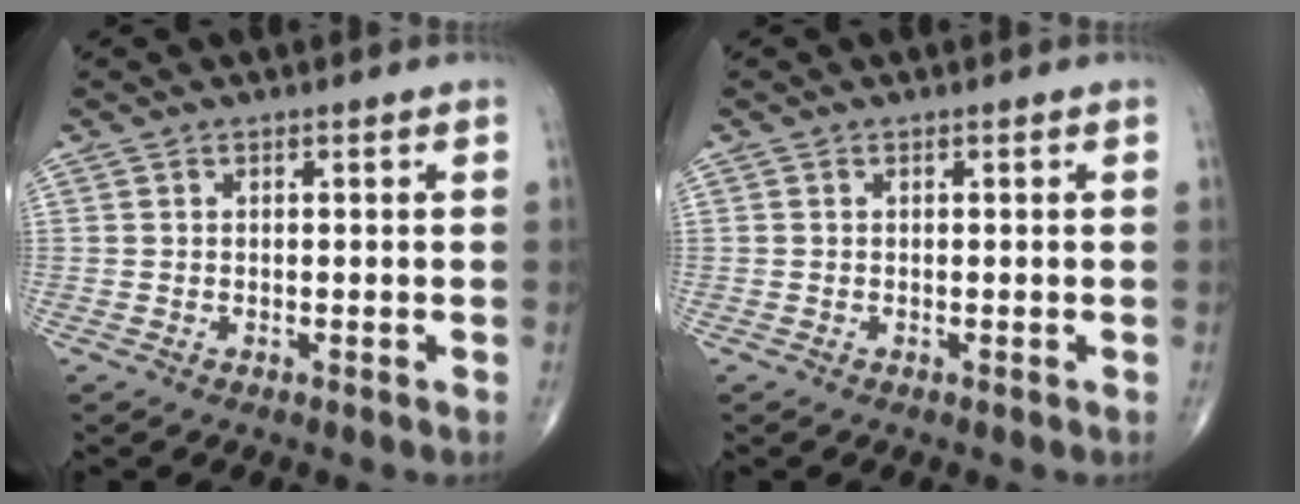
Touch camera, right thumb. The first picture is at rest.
{"total": 0.0}